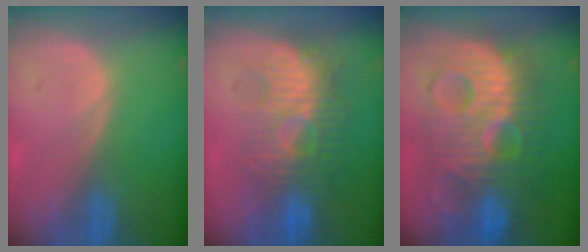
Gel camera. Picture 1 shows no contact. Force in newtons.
{"total": 9.1, "press": 8.7, "slide": 2.7}
{"total": 13.3, "press": 13.2, "slide": 1.3}